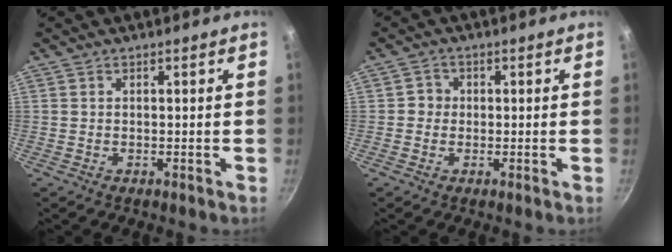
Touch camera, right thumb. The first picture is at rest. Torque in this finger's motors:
{"motor_torque": [-0.09, 0.33, 0.52, -0.42, 0.04]}